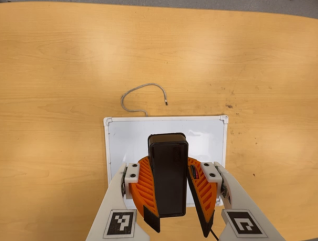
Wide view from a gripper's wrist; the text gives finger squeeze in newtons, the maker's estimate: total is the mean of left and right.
{"total": 10.9, "left": 11.3, "right": 10.5}